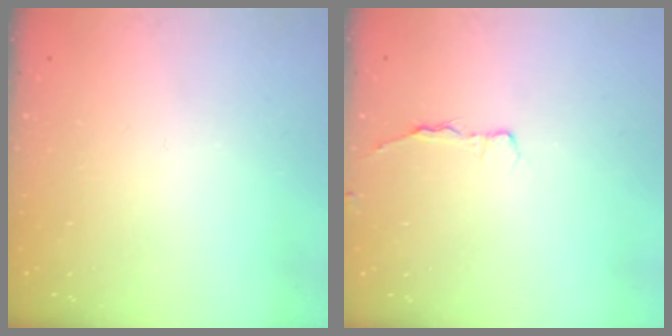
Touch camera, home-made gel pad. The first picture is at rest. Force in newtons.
{"total": 3.1, "press": 3.1, "slide": 0.5}